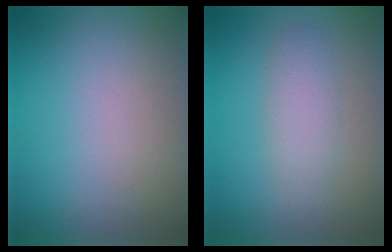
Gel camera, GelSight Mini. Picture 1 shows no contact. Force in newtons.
{"total": 2.4, "press": 2.4, "slide": 0.2}